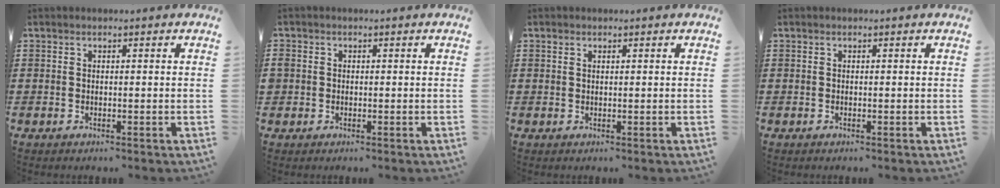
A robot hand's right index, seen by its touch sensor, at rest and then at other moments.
{"total": 1.1, "force": [0.1, 1.1, 0.2], "torque": [-0.006, 0.006, 0.000]}
{"total": 0.7, "force": [0.4, 0.5, 0.3], "torque": [-0.007, 0.003, 0.007]}
{"total": 0.0}